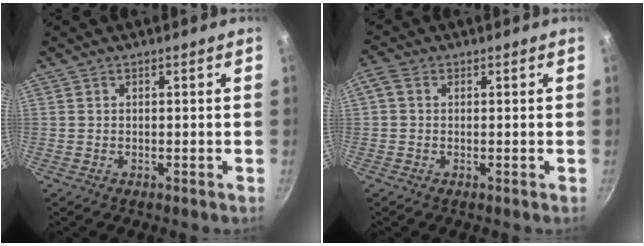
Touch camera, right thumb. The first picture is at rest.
{"total": 2.5, "force": [0.5, 1.9, 1.6], "torque": [-0.038, 0.011, 0.003]}